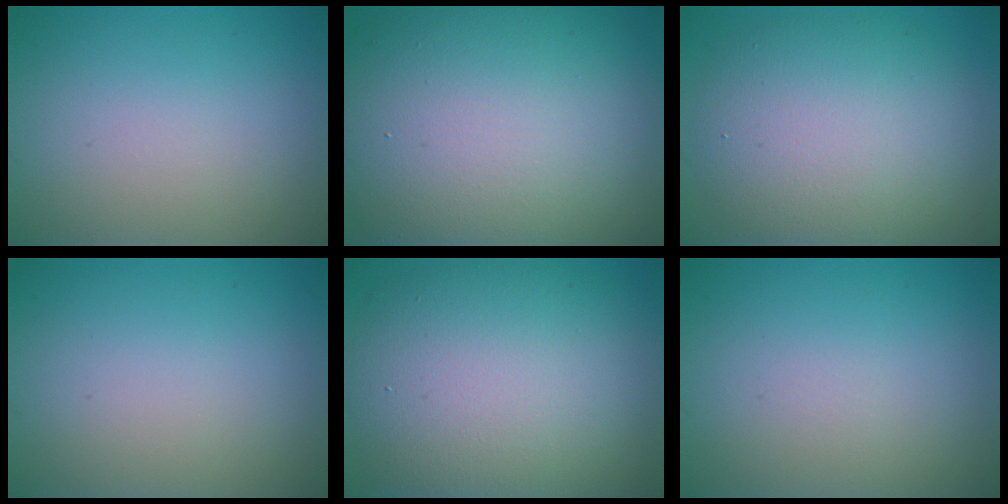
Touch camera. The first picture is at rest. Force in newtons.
{"total": 17.3, "press": 17.3, "slide": 1.2}
{"total": 8.8, "press": 8.8, "slide": 0.7}
{"total": 0.0}
{"total": 12.1, "press": 12.1, "slide": 0.4}
{"total": 0.0}